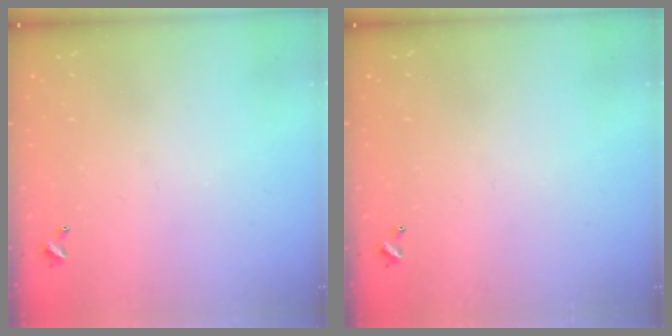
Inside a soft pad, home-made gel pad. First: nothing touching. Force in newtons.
{"total": 0.0}